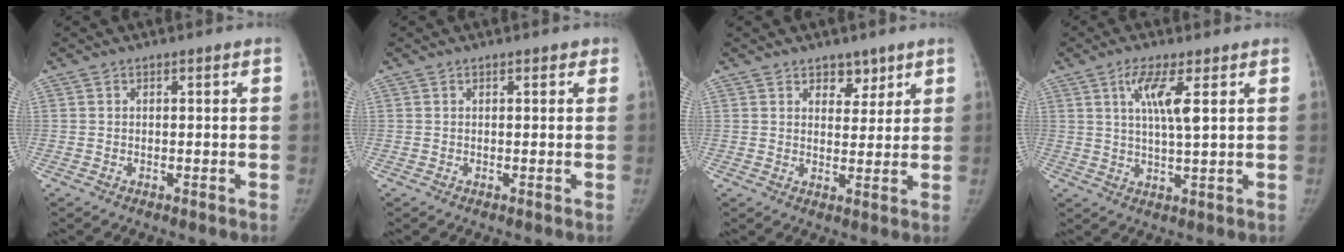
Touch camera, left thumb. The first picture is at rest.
{"total": 1.3, "force": [0.8, 0.7, 0.8], "torque": [-0.003, -0.001, 0.006]}
{"total": 4.5, "force": [3.0, 2.7, 1.8], "torque": [0.006, -0.019, 0.048]}
{"total": 6.9, "force": [2.7, 1.2, 6.2], "torque": [-0.118, -0.015, 0.051]}